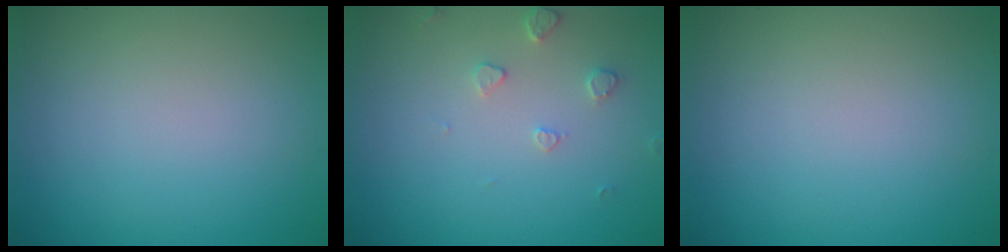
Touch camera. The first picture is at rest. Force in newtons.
{"total": 1.5, "press": 1.5, "slide": 0.3}
{"total": 0.0}